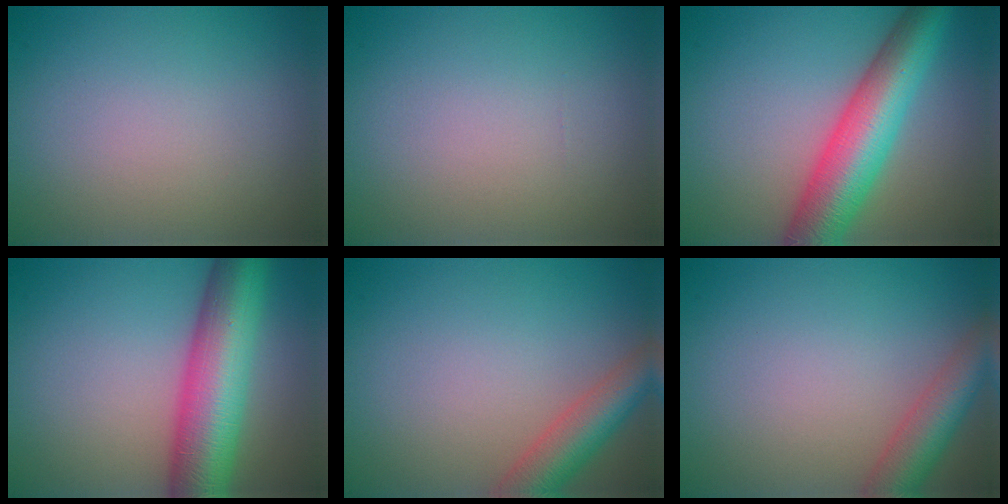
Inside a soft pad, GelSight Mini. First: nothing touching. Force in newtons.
{"total": 0.0}
{"total": 9.5, "press": 9.5, "slide": 0.2}
{"total": 11.0, "press": 11.0, "slide": 0.3}
{"total": 4.9, "press": 4.9, "slide": 0.2}
{"total": 4.7, "press": 4.7, "slide": 0.2}